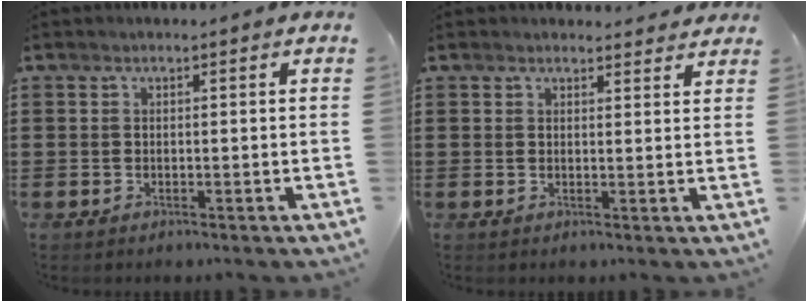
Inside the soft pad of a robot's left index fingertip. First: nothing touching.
{"total": 1.9, "force": [1.9, 0.4, 0.2], "torque": [0.000, -0.004, 0.035]}